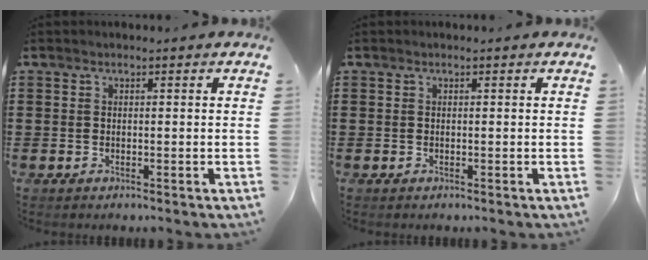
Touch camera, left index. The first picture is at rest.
{"total": 0.0}